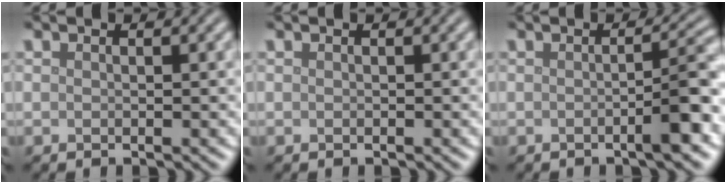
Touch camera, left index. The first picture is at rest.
{"total": 0.0}
{"total": 3.7, "force": [-0.8, 0.6, 3.6], "torque": [-0.044, 0.006, -0.018]}